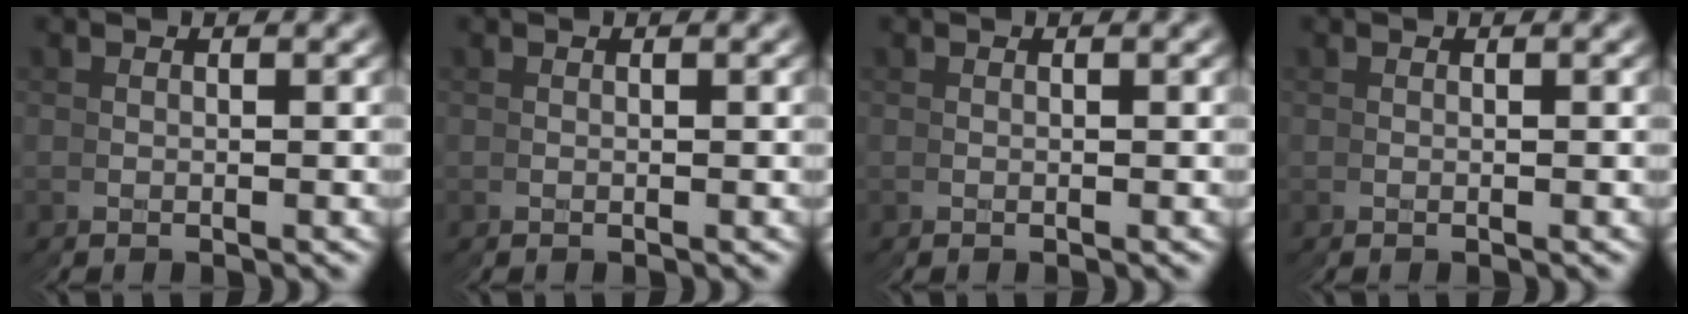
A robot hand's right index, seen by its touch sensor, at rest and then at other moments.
{"total": 0.0}
{"total": 0.0}
{"total": 0.0}